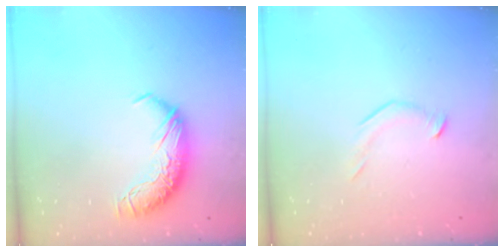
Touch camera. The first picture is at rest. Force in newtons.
{"total": 5.2, "press": 5.1, "slide": 1.0}